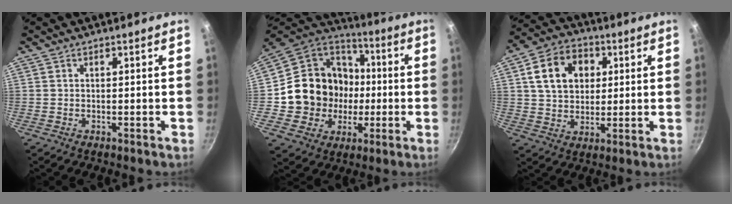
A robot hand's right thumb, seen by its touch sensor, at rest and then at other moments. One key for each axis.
{"total": 19.2, "fx": -1.2, "fy": 17.8, "fz": 7.2, "tx": -0.095, "ty": 0.031, "tz": -0.011}
{"total": 13.1, "fx": 3.5, "fy": 10.0, "fz": 7.7, "tx": -0.111, "ty": 0.009, "tz": 0.052}